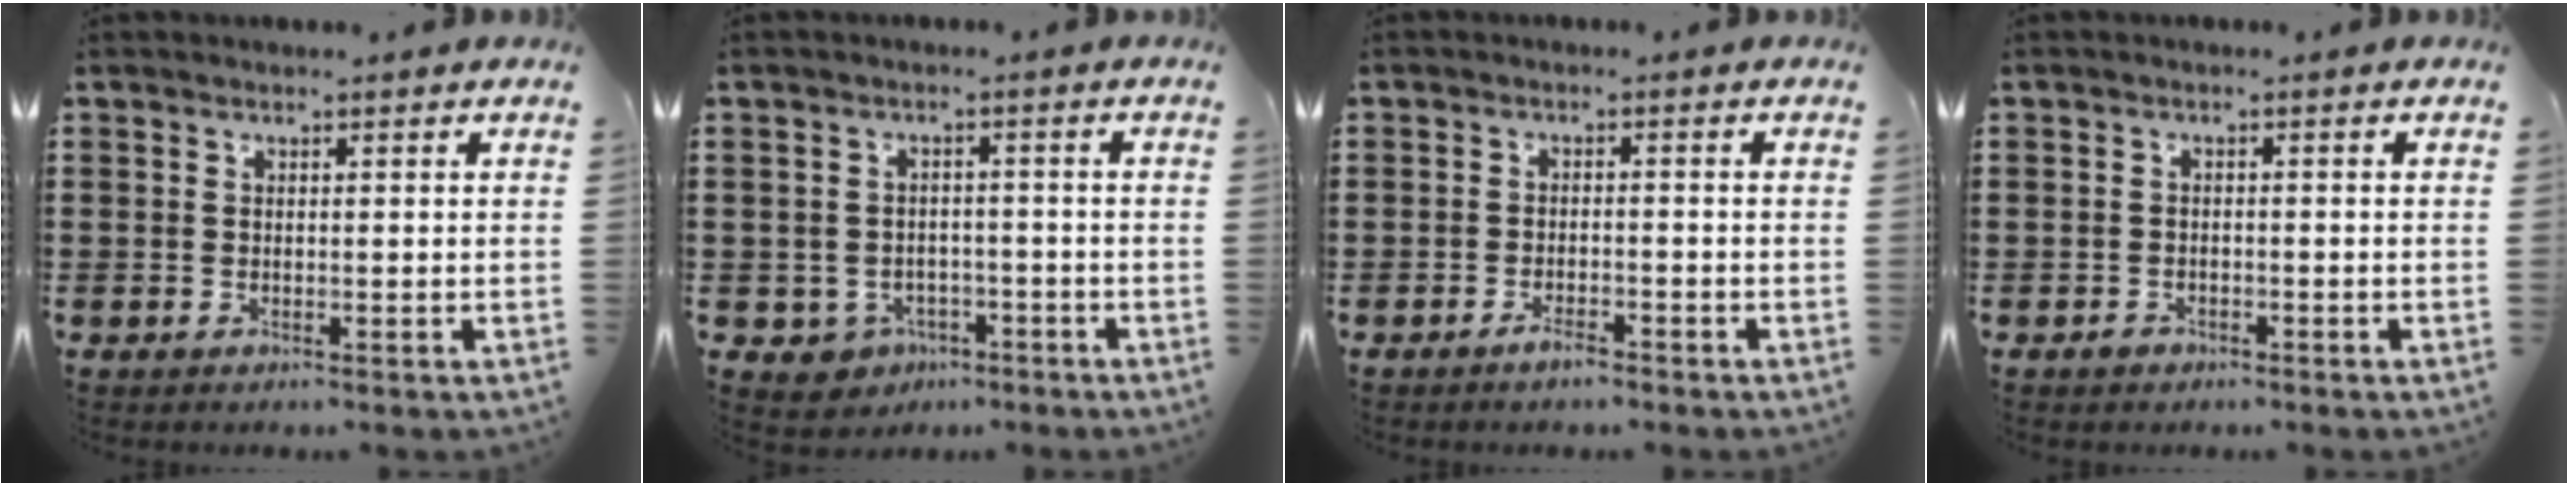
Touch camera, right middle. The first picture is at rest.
{"total": 2.6, "force": [-1.9, 1.8, 0.2], "torque": [-0.014, 0.002, -0.042]}
{"total": 2.1, "force": [-1.7, 0.5, 1.1], "torque": [-0.022, 0.000, -0.031]}
{"total": 1.1, "force": [-0.8, 0.6, 0.4], "torque": [-0.010, 0.000, -0.017]}